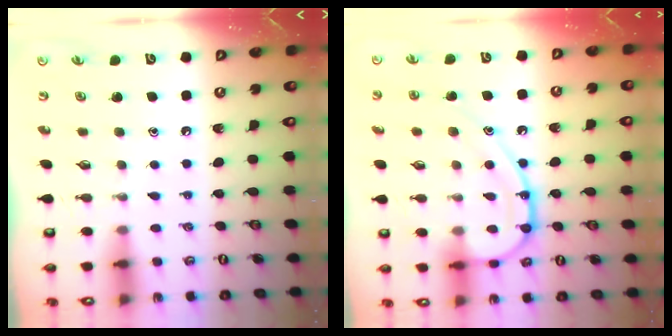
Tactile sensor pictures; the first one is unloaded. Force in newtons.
{"total": 13.7, "press": 13.6, "slide": 1.1}